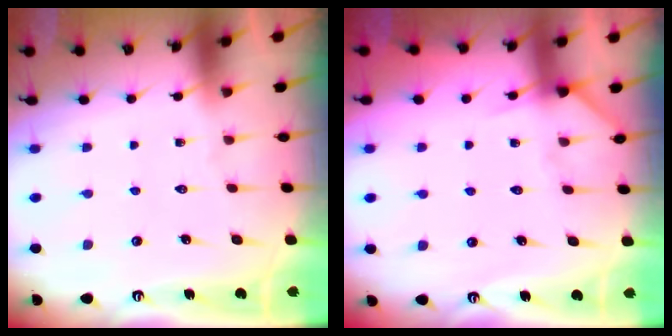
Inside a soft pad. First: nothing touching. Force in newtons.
{"total": 5.9, "press": 5.9, "slide": 0.5}